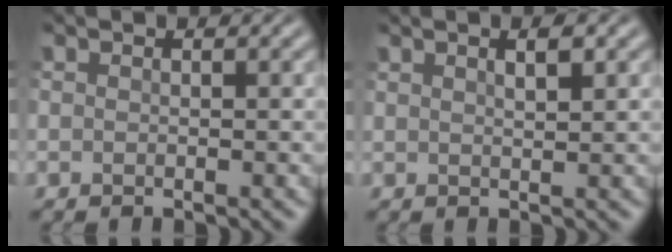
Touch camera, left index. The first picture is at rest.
{"total": 1.8, "force": [1.0, 0.4, 1.4], "torque": [-0.019, 0.002, 0.015]}